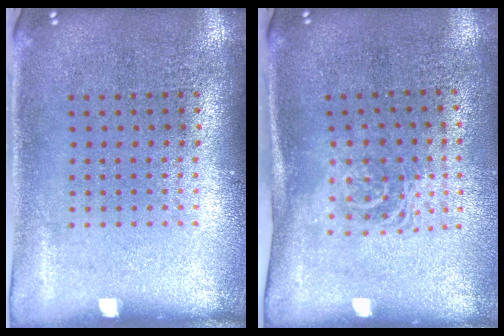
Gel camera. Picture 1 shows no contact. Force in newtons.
{"total": 1.6, "press": 1.2, "slide": 1.1}